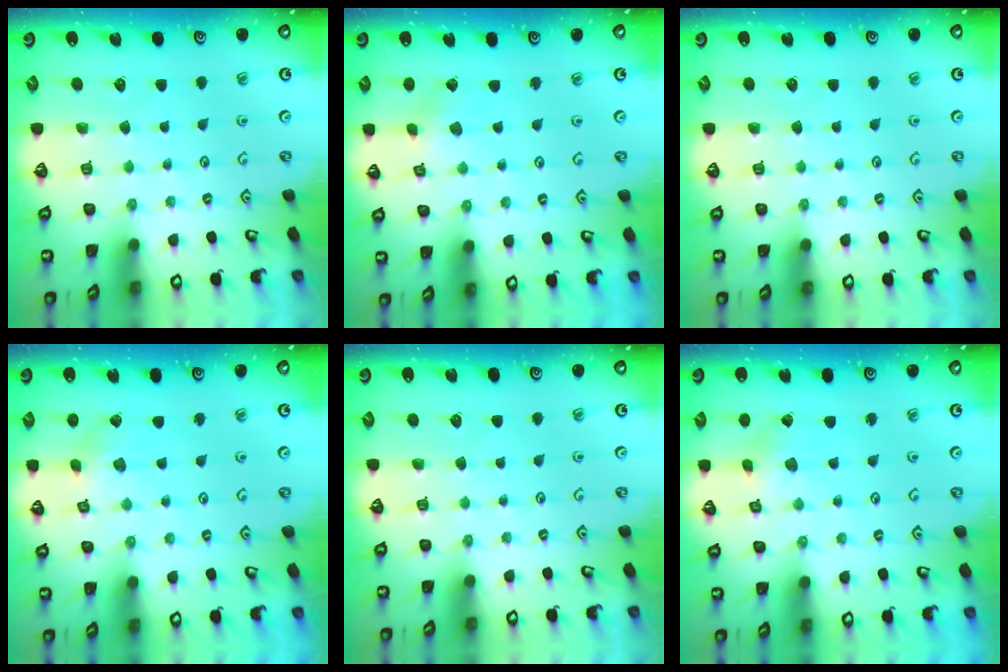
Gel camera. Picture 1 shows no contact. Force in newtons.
{"total": 3.3, "press": 3.3, "slide": 0.2}
{"total": 0.0}
{"total": 2.3, "press": 2.2, "slide": 0.3}
{"total": 0.0}
{"total": 1.9, "press": 1.9, "slide": 0.1}